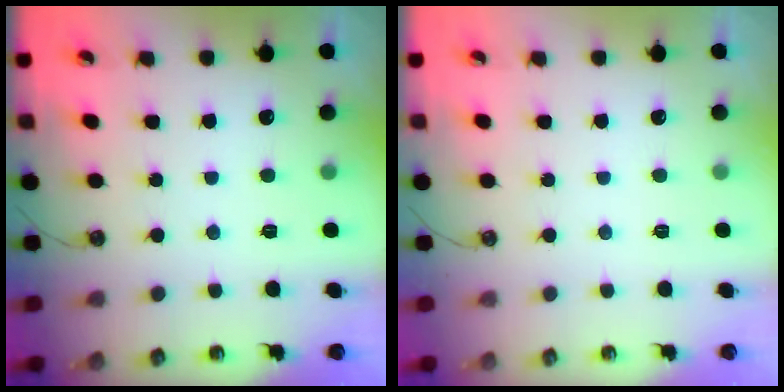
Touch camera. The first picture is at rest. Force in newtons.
{"total": 0.0}